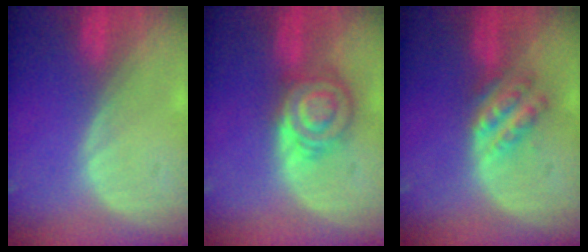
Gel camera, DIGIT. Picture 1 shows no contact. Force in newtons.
{"total": 7.0, "press": 7.0, "slide": 0.2}
{"total": 5.5, "press": 5.0, "slide": 2.4}